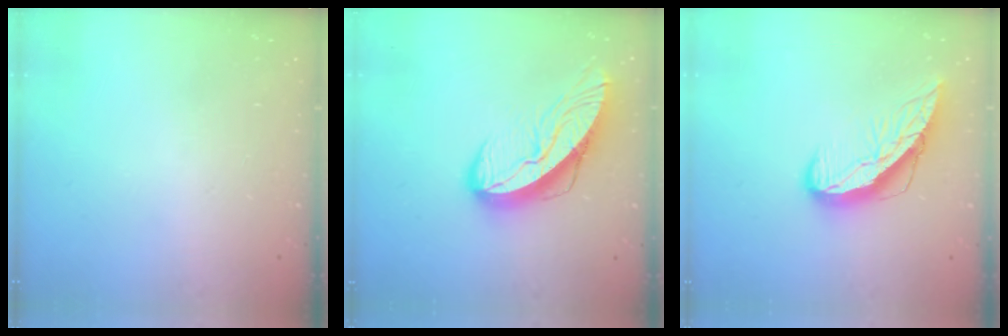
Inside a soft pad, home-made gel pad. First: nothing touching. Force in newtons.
{"total": 11.9, "press": 11.8, "slide": 1.3}
{"total": 9.9, "press": 9.9, "slide": 1.1}